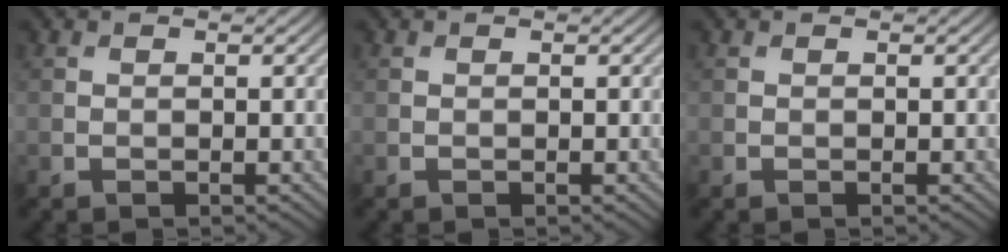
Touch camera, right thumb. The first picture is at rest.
{"total": 0.0}
{"total": 0.0}